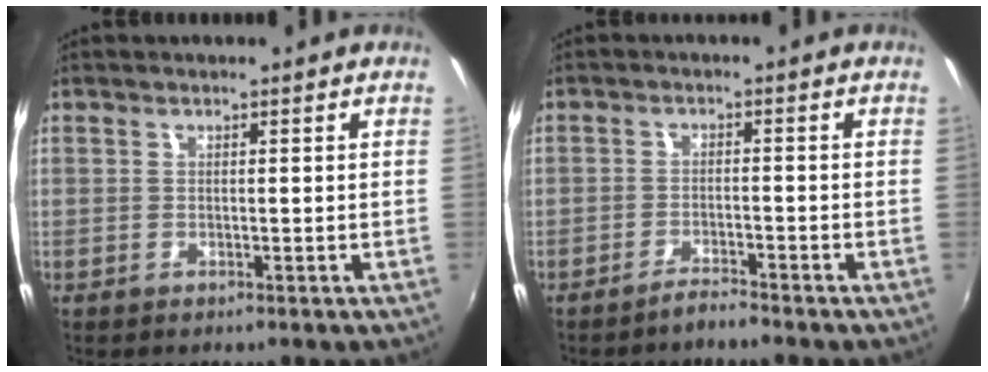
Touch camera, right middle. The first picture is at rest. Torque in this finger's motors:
{"motor_torque": [0.95, -0.88, 0.30, 0.12]}